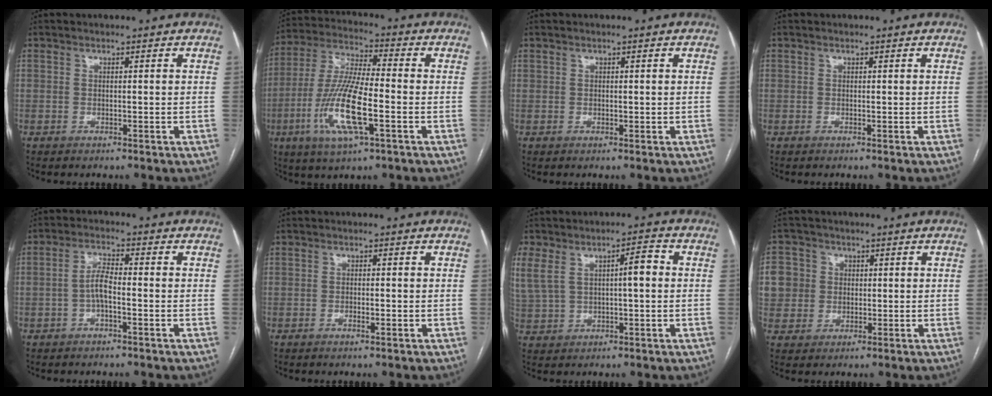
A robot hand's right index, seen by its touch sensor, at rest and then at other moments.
{"total": 14.2, "force": [-4.3, 2.3, 13.3], "torque": [-0.280, -0.013, -0.081]}
{"total": 0.5, "force": [0.3, 0.3, 0.2], "torque": [0.004, 0.001, 0.008]}
{"total": 0.0}
{"total": 3.9, "force": [-1.1, 0.9, 3.6], "torque": [-0.072, 0.010, -0.020]}
{"total": 1.2, "force": [-0.6, 0.2, 1.1], "torque": [-0.020, 0.000, -0.009]}
{"total": 8.7, "force": [2.1, 3.9, 7.5], "torque": [-0.160, 0.032, 0.045]}
{"total": 9.6, "force": [1.4, 9.3, 2.1], "torque": [-0.070, 0.035, 0.042]}